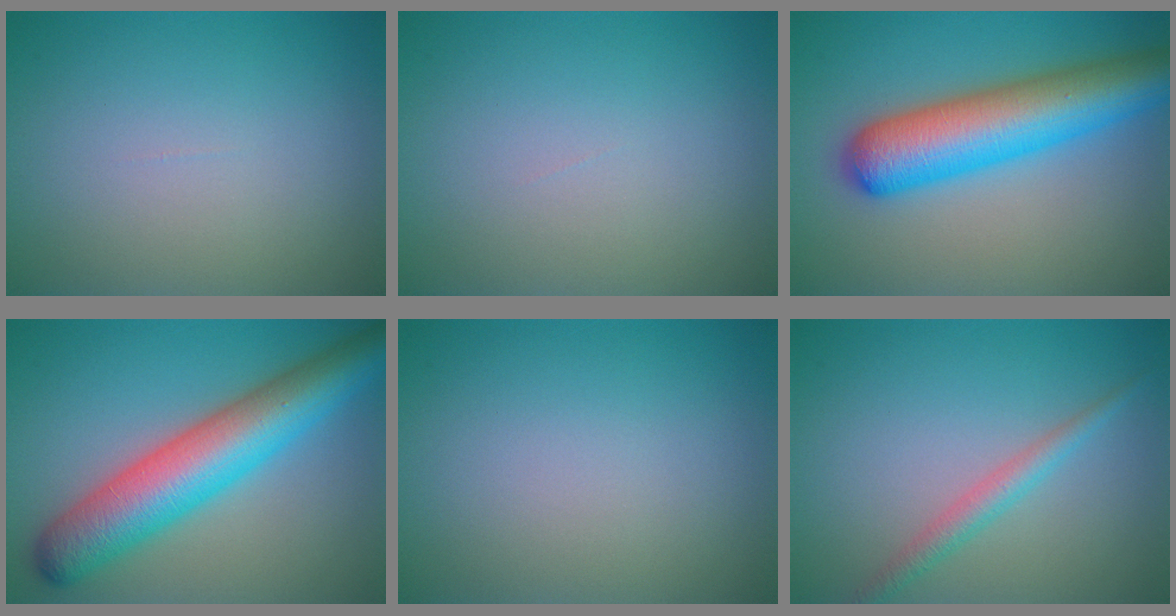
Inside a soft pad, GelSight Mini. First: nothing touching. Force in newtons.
{"total": 0.0}
{"total": 9.4, "press": 9.4, "slide": 0.4}
{"total": 9.5, "press": 9.5, "slide": 0.2}
{"total": 0.0}
{"total": 2.0, "press": 2.0, "slide": 0.1}